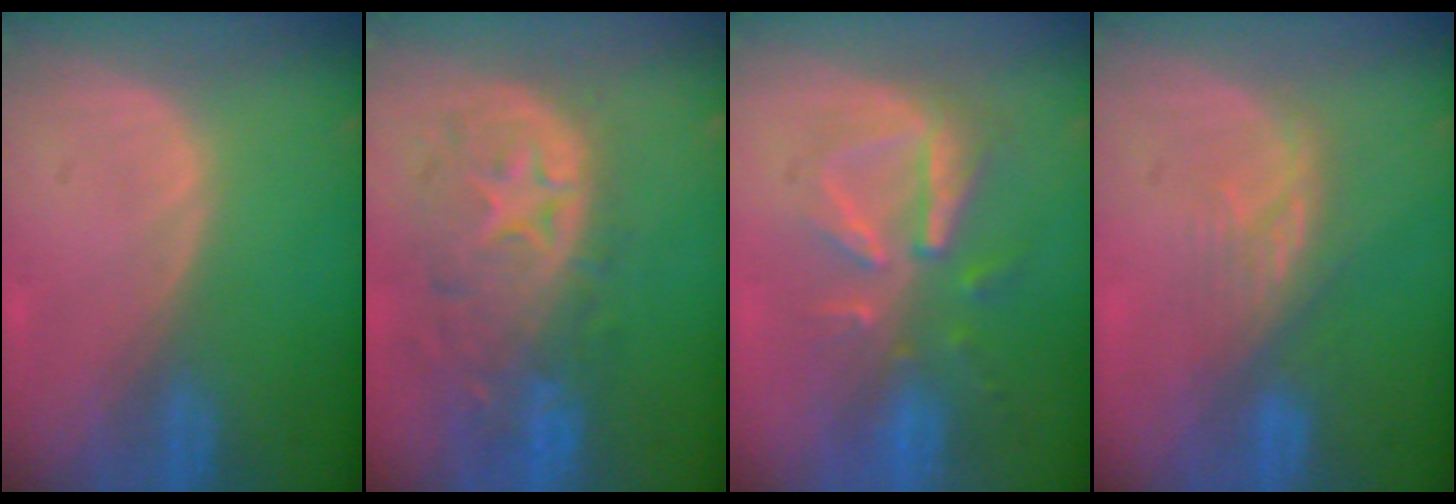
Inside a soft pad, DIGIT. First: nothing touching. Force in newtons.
{"total": 11.4, "press": 9.8, "slide": 5.7}
{"total": 8.0, "press": 7.7, "slide": 2.4}
{"total": 4.3, "press": 4.0, "slide": 1.4}